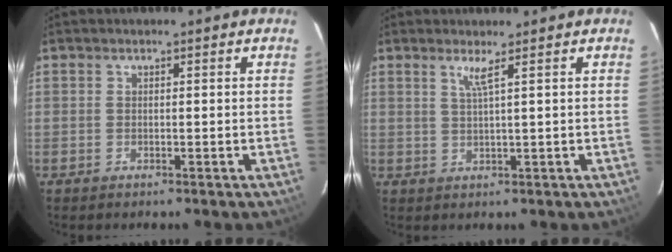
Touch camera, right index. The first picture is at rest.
{"total": 2.1, "force": [1.2, -0.7, 1.6], "torque": [-0.030, -0.007, 0.023]}